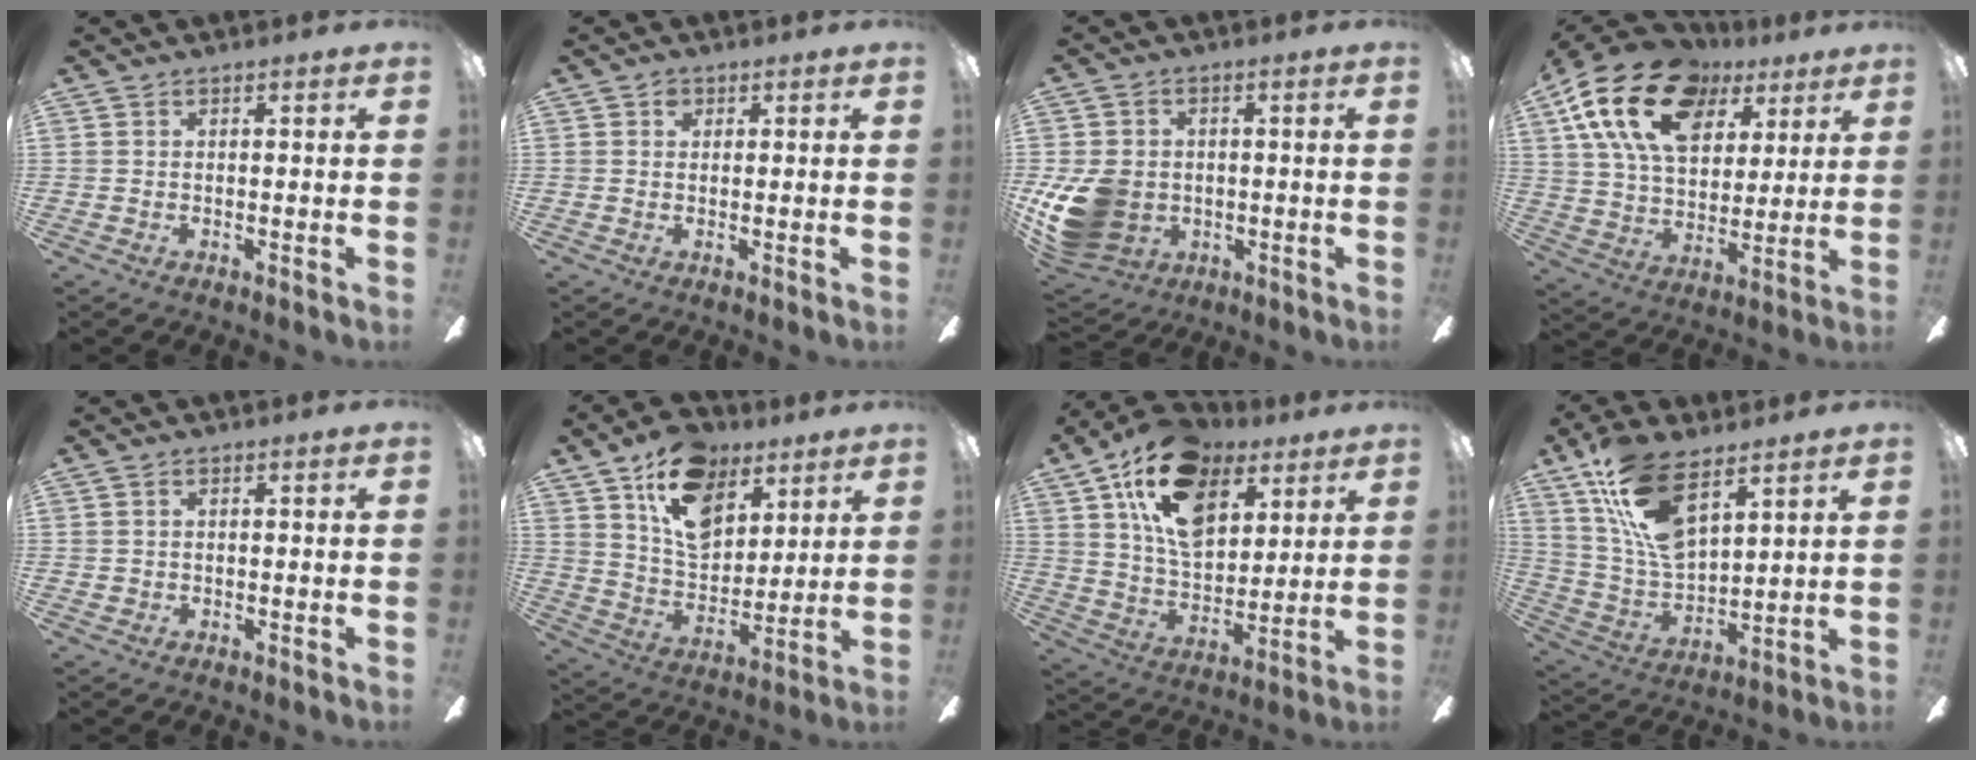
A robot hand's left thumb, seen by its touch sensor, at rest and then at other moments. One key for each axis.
{"total": 1.6, "fx": 0.8, "fy": 1.2, "fz": 0.7, "tx": -0.007, "ty": 0.000, "tz": 0.012}
{"total": 13.2, "fx": -2.7, "fy": 10.6, "fz": 7.2, "tx": -0.154, "ty": 0.011, "tz": -0.048}
{"total": 21.2, "fx": 10.7, "fy": 13.4, "fz": 12.5, "tx": -0.235, "ty": -0.030, "tz": 0.195}
{"total": 0.7, "fx": 0.0, "fy": 0.7, "fz": 0.1, "tx": -0.003, "ty": 0.004, "tz": -0.001}
{"total": 16.4, "fx": 9.8, "fy": 10.3, "fz": 8.2, "tx": -0.134, "ty": -0.041, "tz": 0.183}
{"total": 18.5, "fx": 10.3, "fy": 11.0, "fz": 10.6, "tx": -0.182, "ty": -0.033, "tz": 0.189}
{"total": 16.9, "fx": 9.9, "fy": 7.7, "fz": 11.3, "tx": -0.246, "ty": -0.042, "tz": 0.180}